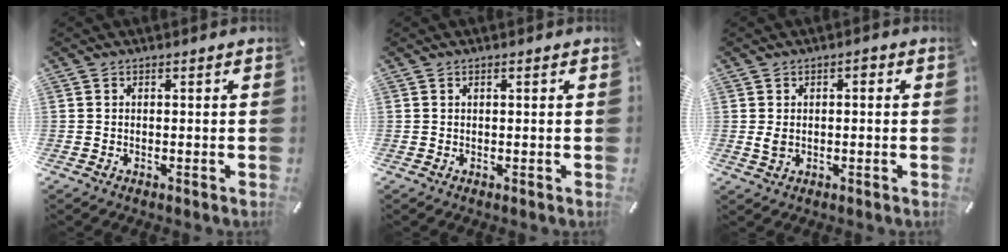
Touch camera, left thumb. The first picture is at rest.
{"total": 0.5, "force": [0.2, 0.0, 0.5], "torque": [-0.009, 0.000, 0.003]}
{"total": 3.2, "force": [0.0, 2.1, 2.4], "torque": [-0.037, 0.003, -0.001]}